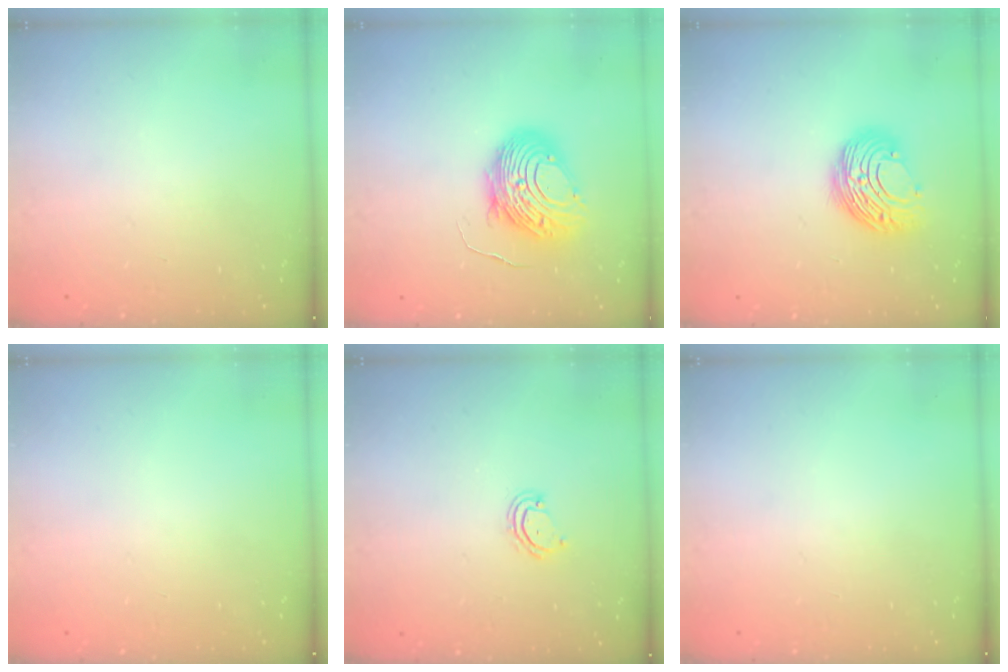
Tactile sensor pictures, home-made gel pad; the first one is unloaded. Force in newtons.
{"total": 11.8, "press": 11.7, "slide": 1.0}
{"total": 10.4, "press": 10.4, "slide": 0.6}
{"total": 0.0}
{"total": 4.2, "press": 4.1, "slide": 0.4}
{"total": 0.0}